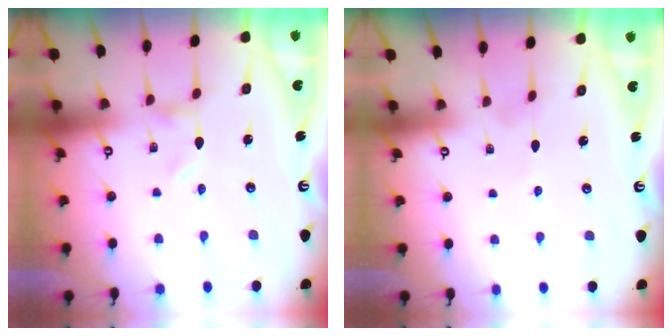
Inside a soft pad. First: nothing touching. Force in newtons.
{"total": 2.2, "press": 2.2, "slide": 0.3}